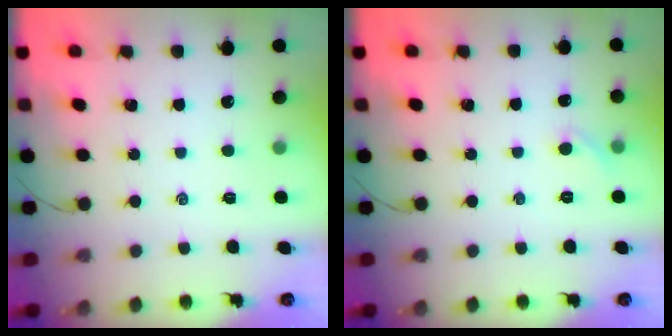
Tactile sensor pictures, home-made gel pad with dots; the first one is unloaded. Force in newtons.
{"total": 4.0, "press": 3.7, "slide": 1.5}